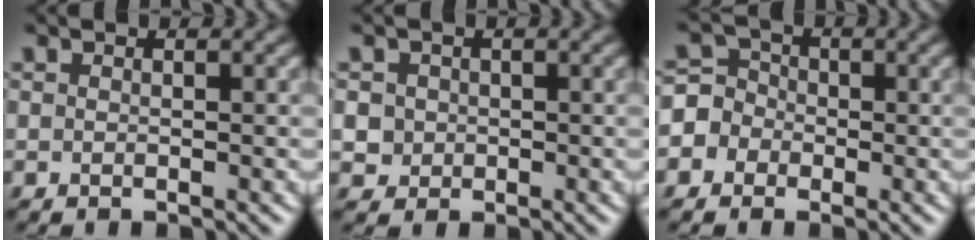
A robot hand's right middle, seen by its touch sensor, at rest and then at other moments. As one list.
[{"total": 2.3, "force": [0.2, 2.2, 0.6], "torque": [-0.005, 0.005, 0.010]}, {"total": 4.5, "force": [-1.6, 4.1, 0.7], "torque": [0.010, 0.013, -0.050]}]